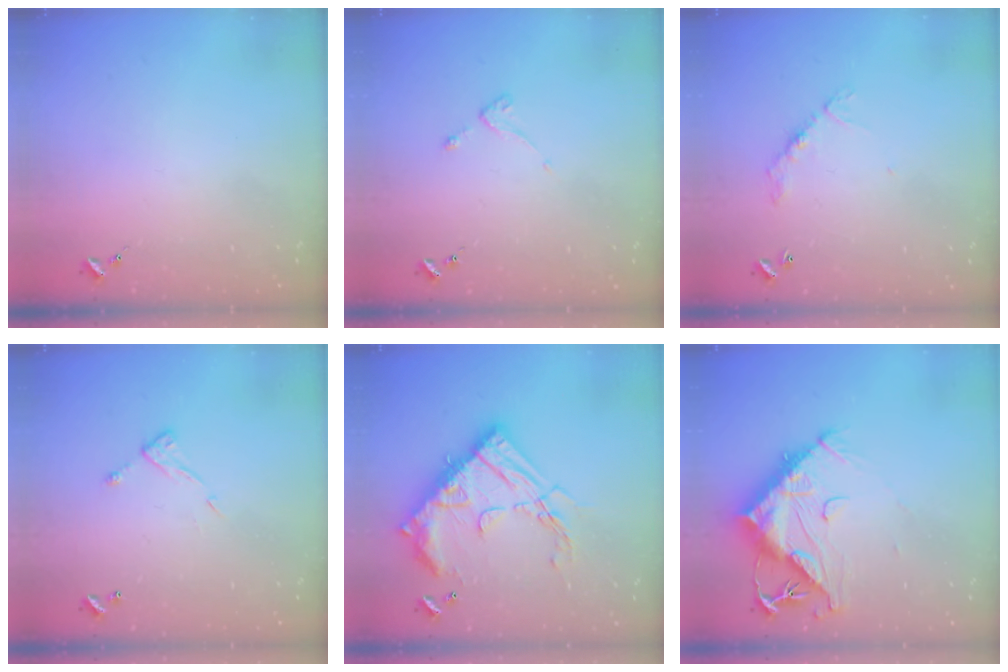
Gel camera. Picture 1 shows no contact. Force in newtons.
{"total": 2.6, "press": 2.6, "slide": 0.5}
{"total": 6.4, "press": 6.4, "slide": 0.4}
{"total": 7.7, "press": 7.7, "slide": 0.6}
{"total": 23.7, "press": 23.6, "slide": 2.2}
{"total": 15.7, "press": 15.6, "slide": 1.4}